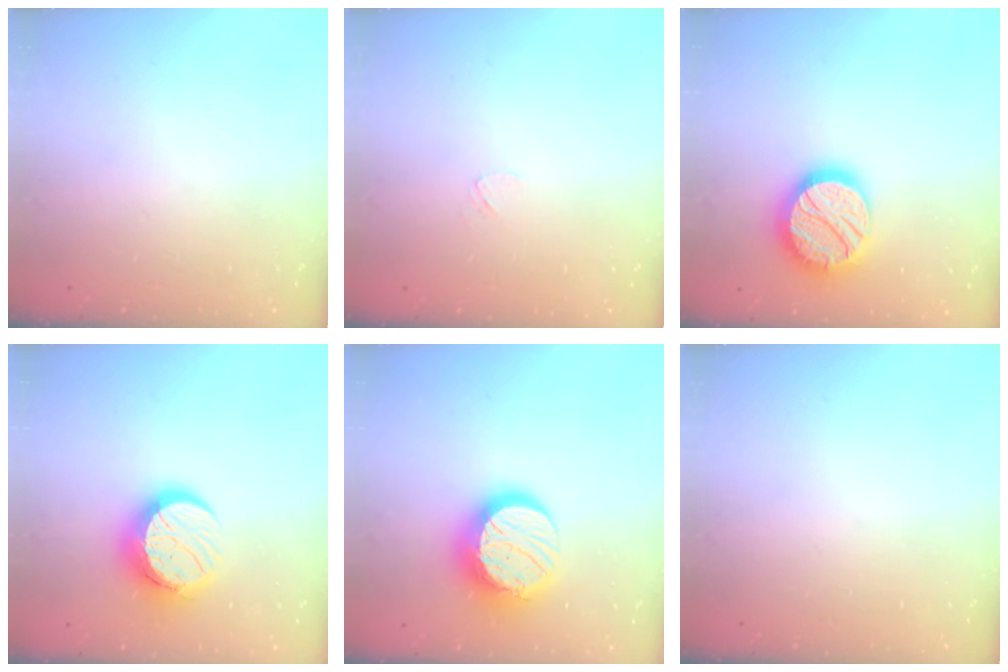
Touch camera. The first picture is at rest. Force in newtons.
{"total": 3.1, "press": 3.1, "slide": 0.4}
{"total": 18.0, "press": 18.0, "slide": 1.2}
{"total": 12.4, "press": 12.4, "slide": 1.0}
{"total": 15.8, "press": 15.7, "slide": 1.2}
{"total": 0.0}